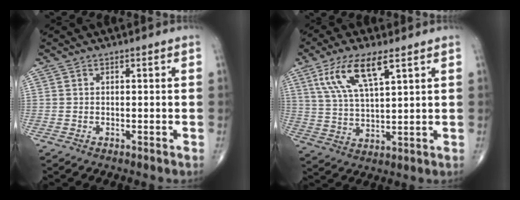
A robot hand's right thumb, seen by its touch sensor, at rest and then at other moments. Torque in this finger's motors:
{"motor_torque": [0.05, 0.25, 0.42, 0.22, 0.27]}